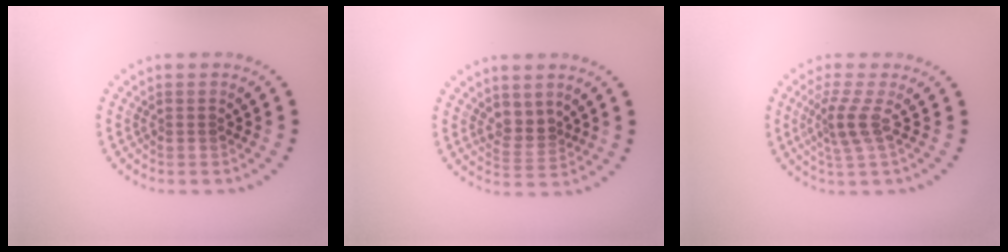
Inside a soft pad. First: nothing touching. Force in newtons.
{"total": 1.9, "press": 1.6, "slide": 1.1}
{"total": 2.5, "press": 1.8, "slide": 1.7}